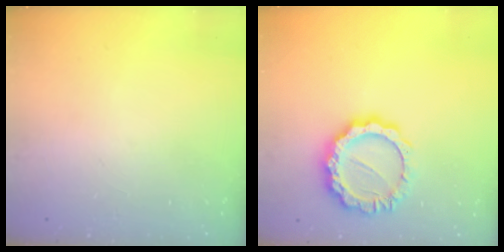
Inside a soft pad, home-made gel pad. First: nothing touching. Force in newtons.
{"total": 12.2, "press": 12.1, "slide": 0.7}